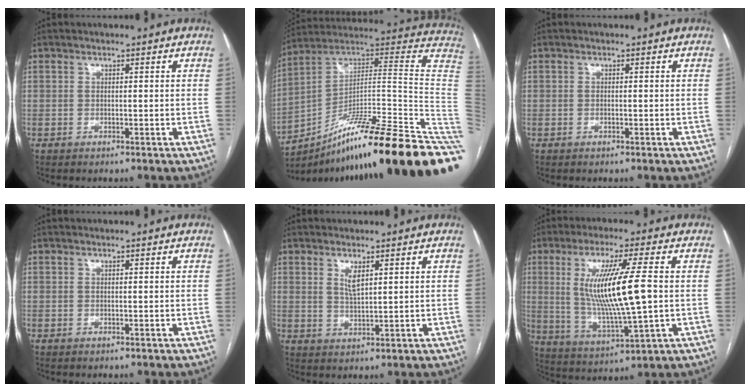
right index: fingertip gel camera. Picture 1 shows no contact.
{"total": 32.1, "force": [-18.0, -0.3, 26.6], "torque": [-0.220, 0.042, -0.284]}
{"total": 0.0}
{"total": 0.0}
{"total": 2.8, "force": [1.4, 0.6, 2.4], "torque": [-0.051, -0.005, 0.032]}
{"total": 13.8, "force": [1.3, 0.6, 13.7], "torque": [-0.271, -0.011, 0.029]}